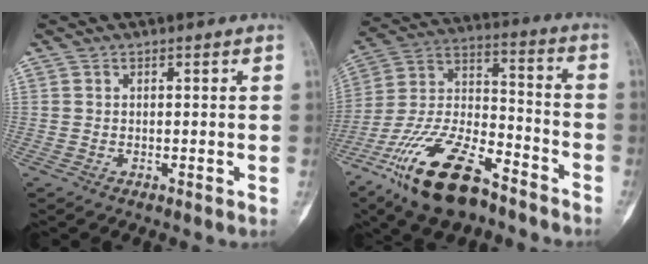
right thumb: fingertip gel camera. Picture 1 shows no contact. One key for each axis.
{"total": 21.0, "fx": -13.5, "fy": 8.6, "fz": 13.5, "tx": -0.272, "ty": 0.068, "tz": -0.248}